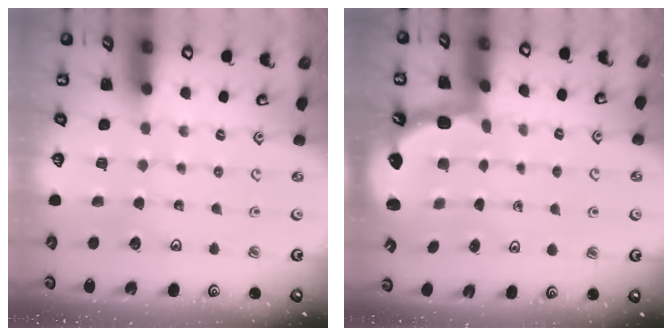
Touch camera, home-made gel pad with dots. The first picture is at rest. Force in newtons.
{"total": 2.6, "press": 2.3, "slide": 1.3}